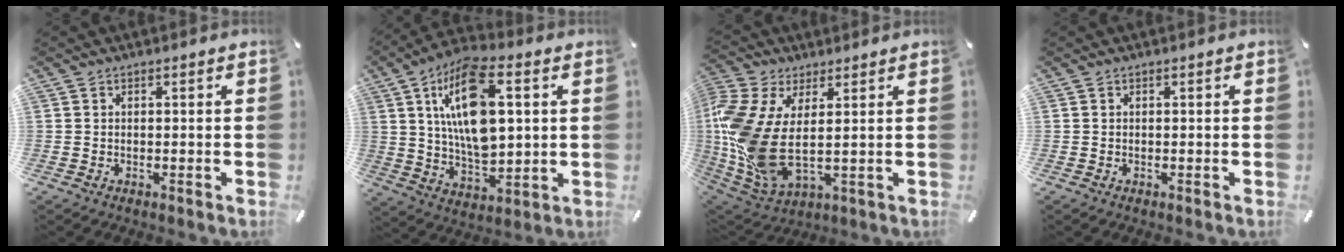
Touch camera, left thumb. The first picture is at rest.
{"total": 17.8, "force": [4.9, 9.4, 14.3], "torque": [-0.286, -0.001, 0.080]}
{"total": 12.2, "force": [1.0, 6.3, 10.4], "torque": [-0.258, -0.040, 0.015]}
{"total": 0.0}